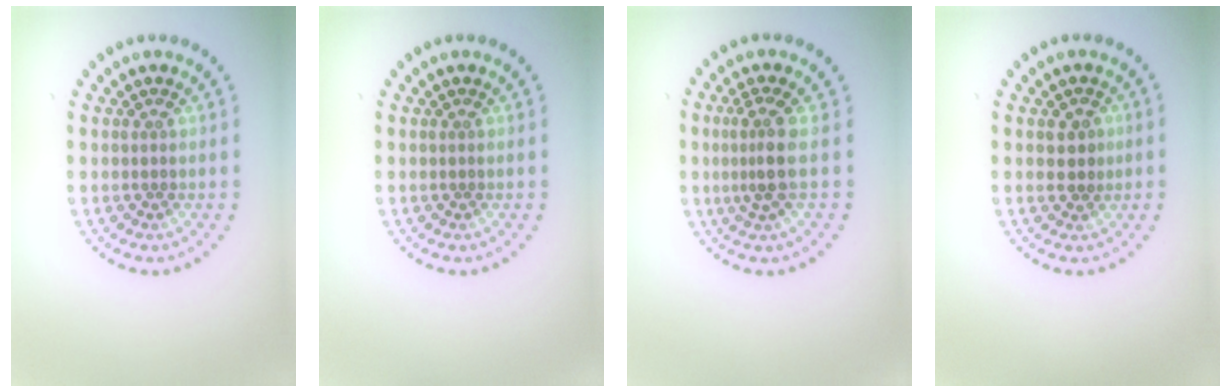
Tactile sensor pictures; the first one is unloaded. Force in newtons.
{"total": 0.0}
{"total": 2.6, "press": 1.8, "slide": 1.8}
{"total": 1.9, "press": 1.8, "slide": 0.7}